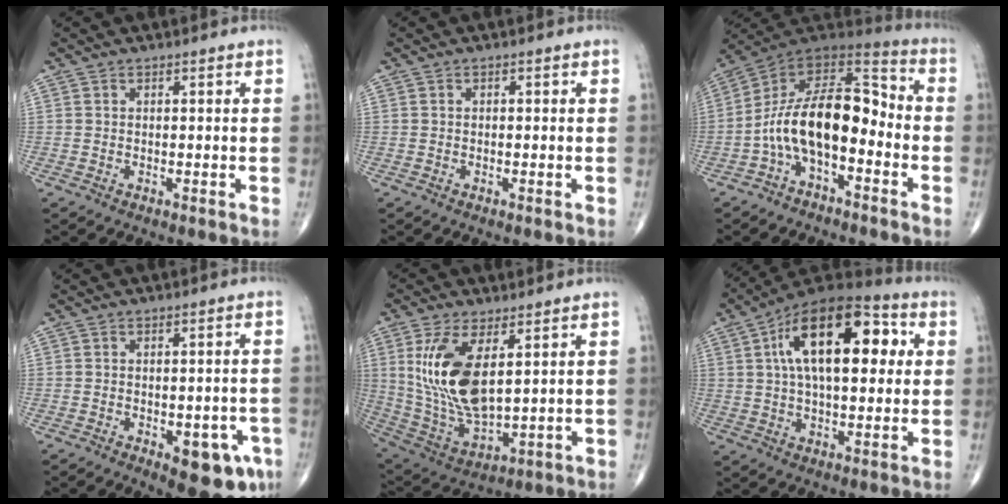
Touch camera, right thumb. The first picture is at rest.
{"total": 0.0}
{"total": 16.2, "force": [-4.1, 8.1, 13.4], "torque": [-0.212, 0.082, -0.082]}
{"total": 10.2, "force": [-4.4, 4.5, 8.0], "torque": [-0.076, 0.012, -0.046]}
{"total": 16.1, "force": [4.1, 7.3, 13.7], "torque": [-0.274, -0.024, 0.097]}
{"total": 22.1, "force": [5.3, 10.7, 18.5], "torque": [-0.278, 0.019, 0.073]}